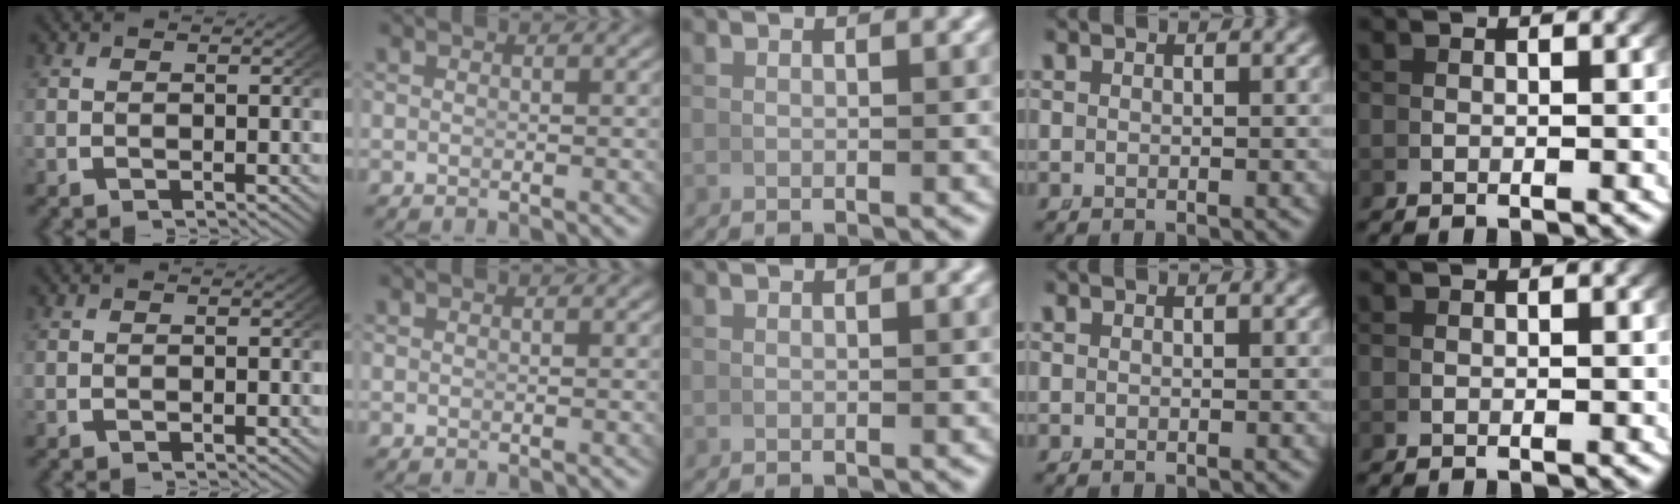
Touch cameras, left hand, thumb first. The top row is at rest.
{}